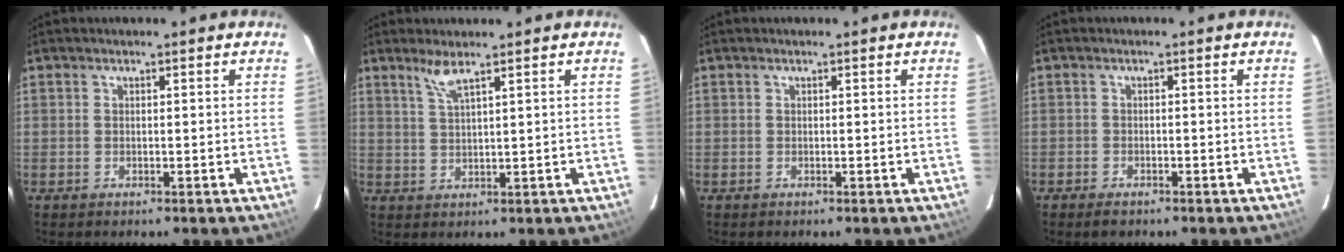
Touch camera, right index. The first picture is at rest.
{"total": 3.1, "force": [2.3, -0.2, 2.1], "torque": [-0.046, -0.003, 0.048]}
{"total": 0.0}
{"total": 2.1, "force": [-1.6, 1.1, 0.7], "torque": [-0.022, -0.001, -0.028]}